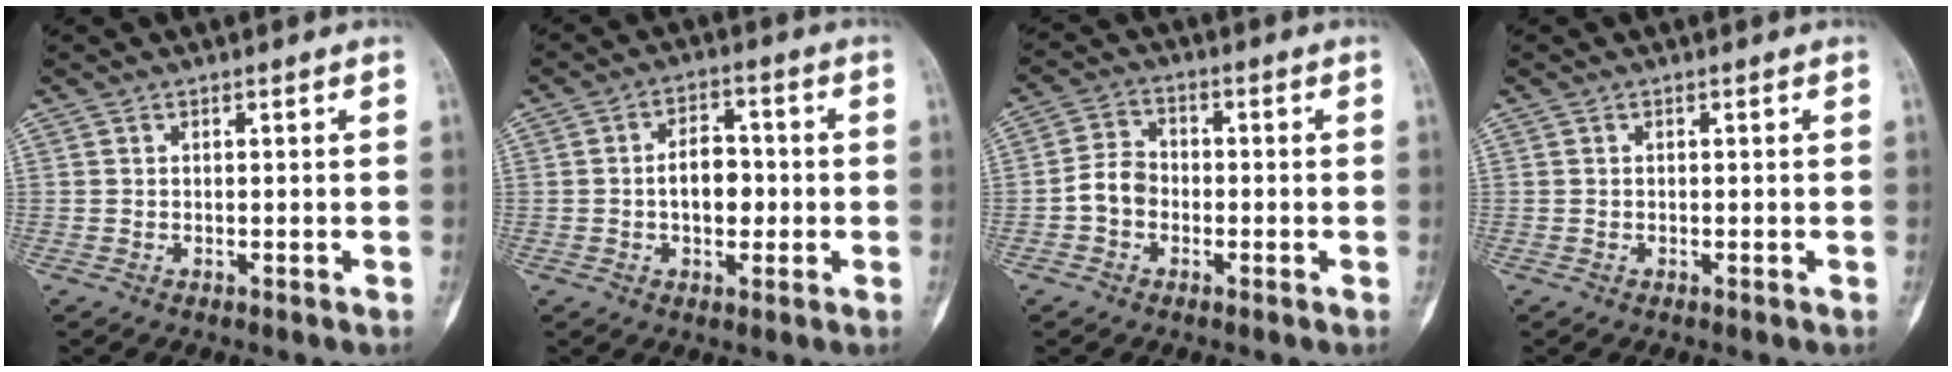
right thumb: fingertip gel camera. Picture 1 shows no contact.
{"total": 7.0, "force": [-0.6, 4.6, 5.3], "torque": [-0.062, 0.015, -0.014]}
{"total": 5.4, "force": [-1.5, 4.3, 2.9], "torque": [-0.042, 0.022, -0.038]}
{"total": 0.0}